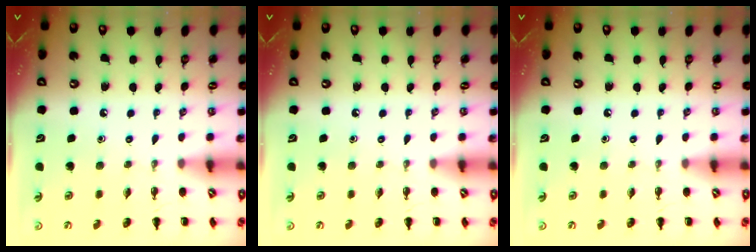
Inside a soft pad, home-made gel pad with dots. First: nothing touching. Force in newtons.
{"total": 0.0}
{"total": 0.0}